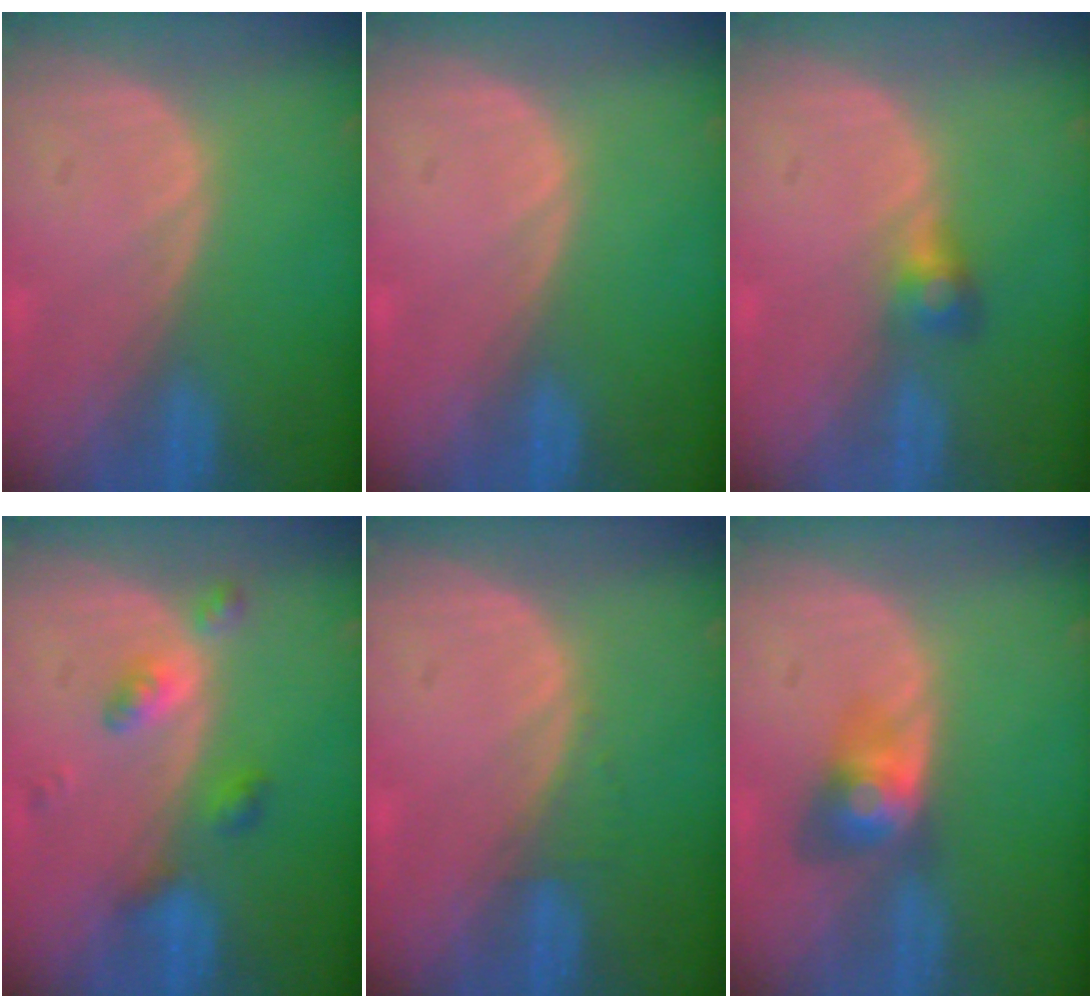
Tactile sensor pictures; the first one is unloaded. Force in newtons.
{"total": 0.0}
{"total": 2.6, "press": 2.5, "slide": 0.2}
{"total": 4.2, "press": 4.2, "slide": 0.2}
{"total": 1.2, "press": 1.1, "slide": 0.4}
{"total": 4.0, "press": 4.0, "slide": 0.2}